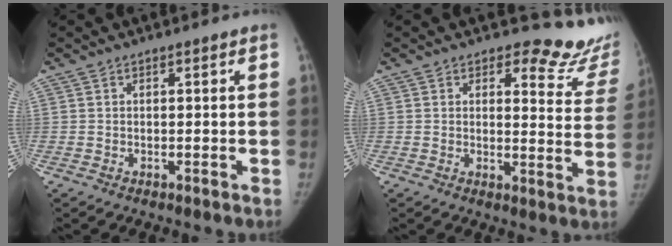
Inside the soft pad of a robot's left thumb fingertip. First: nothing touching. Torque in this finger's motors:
{"motor_torque": [-0.51, 0.20, 0.74, -0.26, 0.04]}